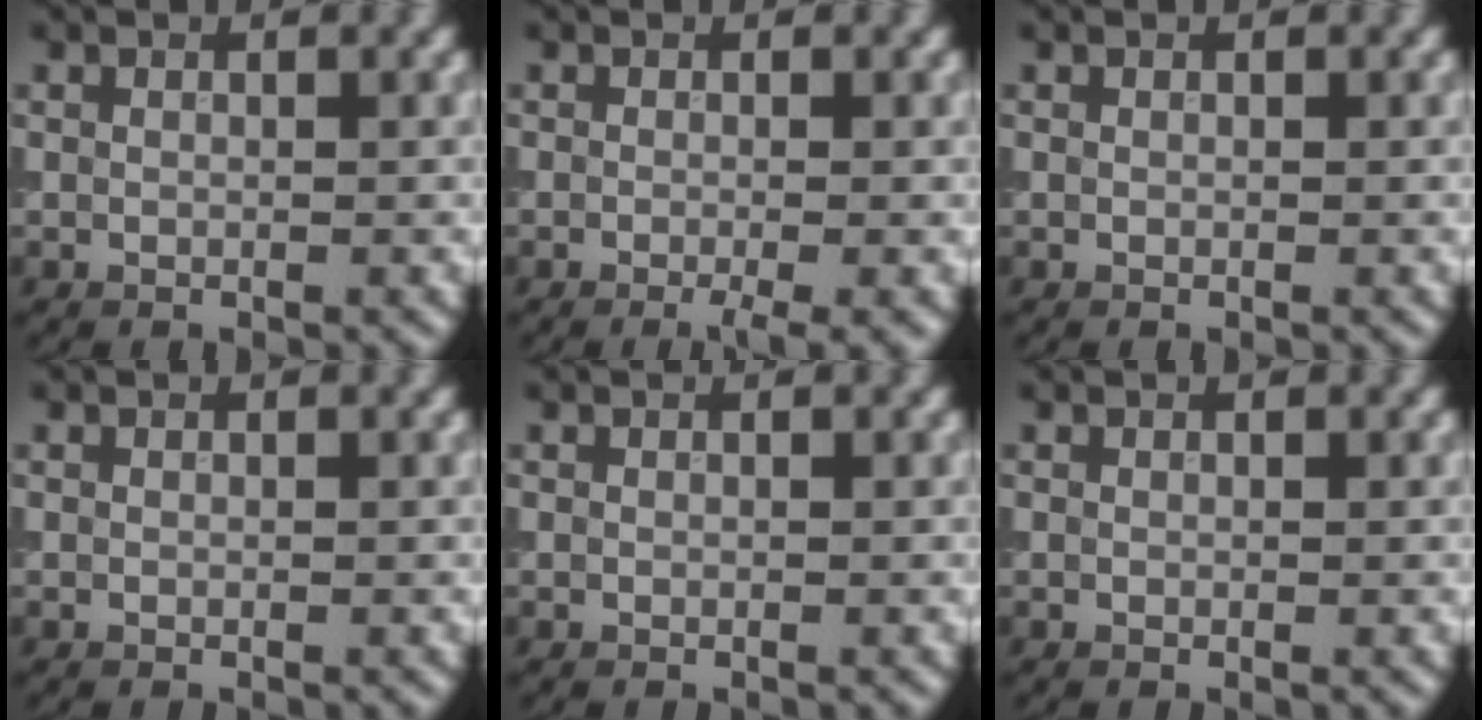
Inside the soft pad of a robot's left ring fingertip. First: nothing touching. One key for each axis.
{"total": 1.7, "fx": -0.8, "fy": 0.2, "fz": 1.4, "tx": -0.022, "ty": -0.006, "tz": -0.012}
{"total": 0.0}
{"total": 1.0, "fx": -0.4, "fy": 0.6, "fz": 0.7, "tx": -0.020, "ty": -0.003, "tz": -0.008}
{"total": 0.0}
{"total": 0.0}